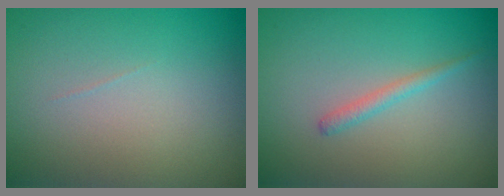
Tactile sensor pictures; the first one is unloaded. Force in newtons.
{"total": 1.2, "press": 1.1, "slide": 0.1}